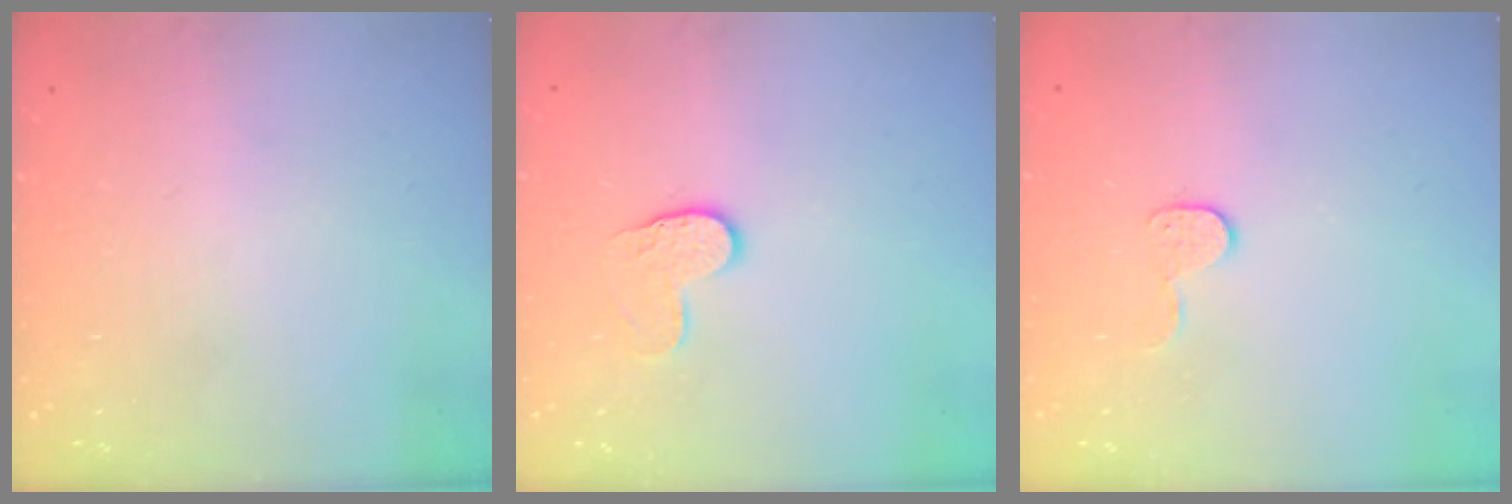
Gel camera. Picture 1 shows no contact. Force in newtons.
{"total": 6.4, "press": 6.4, "slide": 0.6}
{"total": 5.7, "press": 5.7, "slide": 0.3}